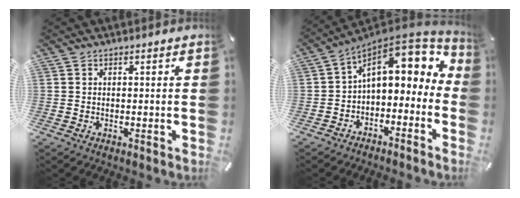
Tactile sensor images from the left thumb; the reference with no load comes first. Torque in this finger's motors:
{"motor_torque": [1.06, 3.21, 0.92, -0.48, 0.36]}